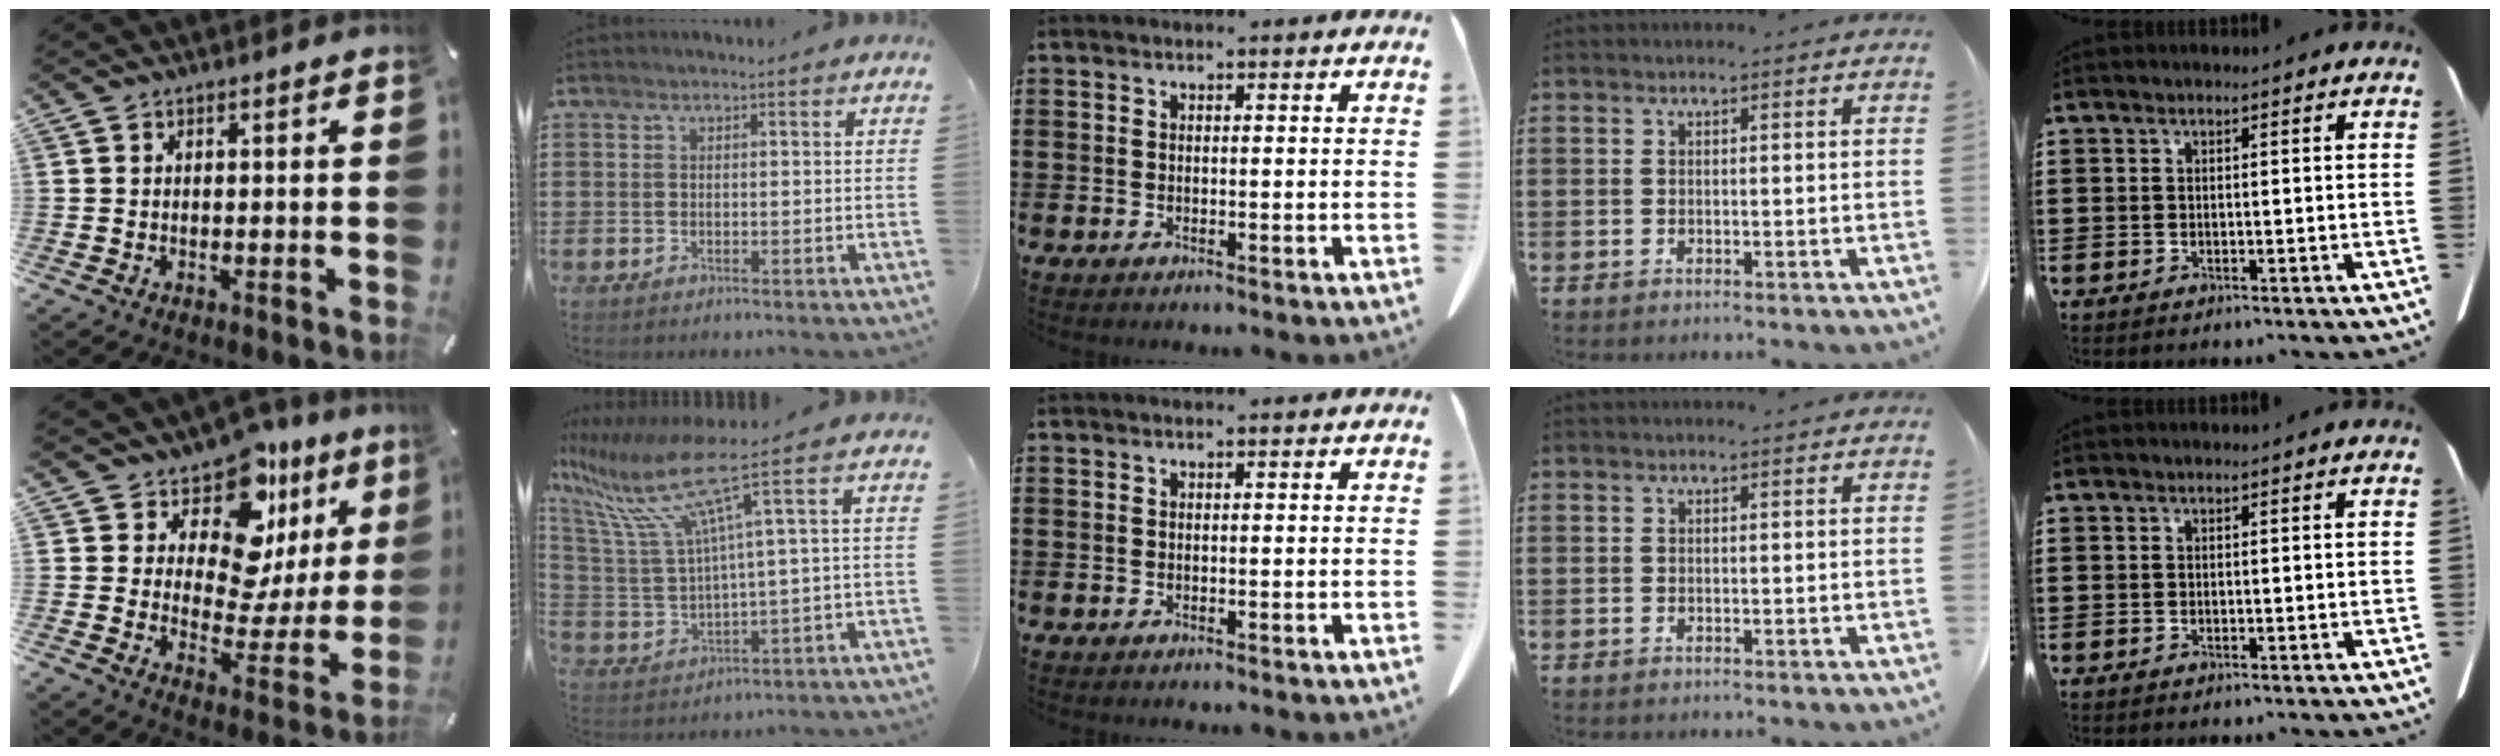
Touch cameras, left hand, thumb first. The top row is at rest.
{"thumb": {"total": 14.5, "force": [9.9, 8.1, 6.9], "torque": [-0.094, -0.098, 0.168]}, "index": {"total": 11.5, "force": [5.9, 0.9, 9.8], "torque": [-0.250, -0.043, 0.080]}}